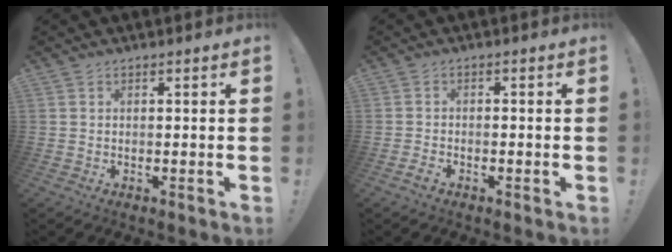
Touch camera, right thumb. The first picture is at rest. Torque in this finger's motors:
{"motor_torque": [0.19, -0.15, 0.02, -0.13, 0.00]}